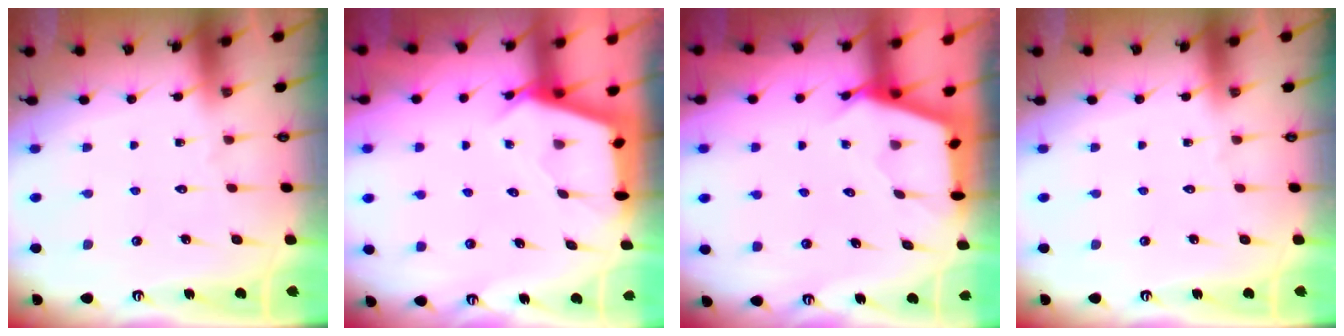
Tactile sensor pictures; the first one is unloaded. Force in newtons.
{"total": 2.7, "press": 2.7, "slide": 0.3}
{"total": 2.6, "press": 2.6, "slide": 0.3}
{"total": 0.0}